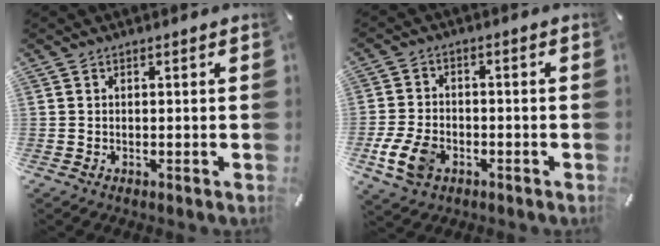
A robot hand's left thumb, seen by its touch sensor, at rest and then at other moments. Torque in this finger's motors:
{"motor_torque": [0.87, 1.78, 0.85, 0.36, 0.10]}